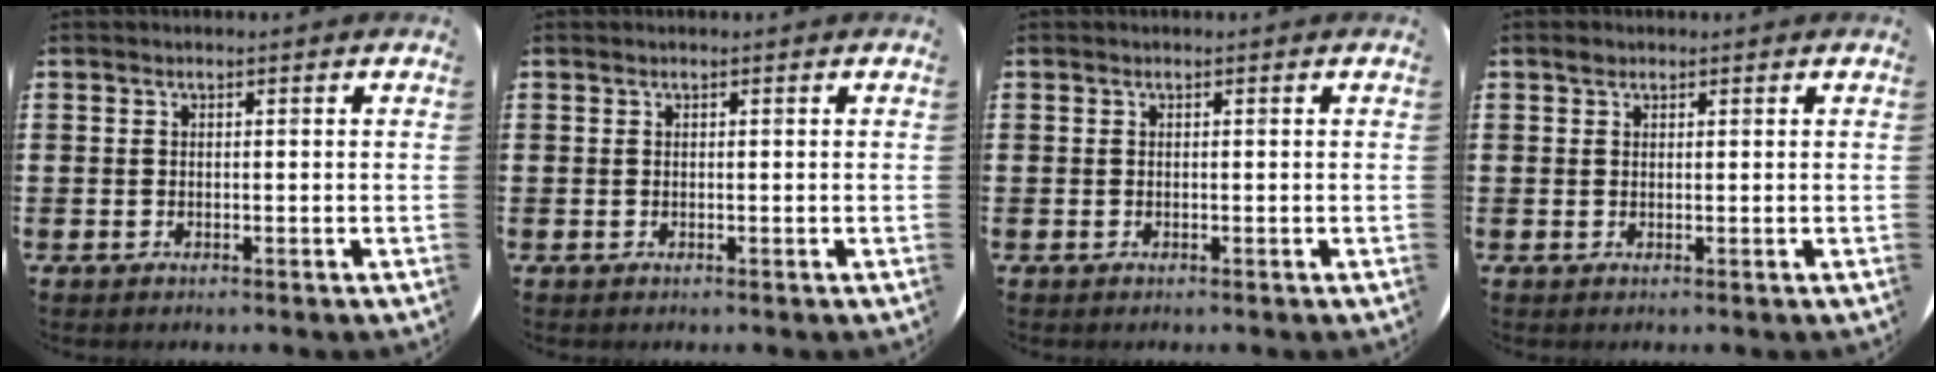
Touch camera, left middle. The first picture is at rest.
{"total": 0.0}
{"total": 0.0}
{"total": 0.8, "force": [0.6, 0.5, 0.2], "torque": [0.004, 0.000, 0.010]}